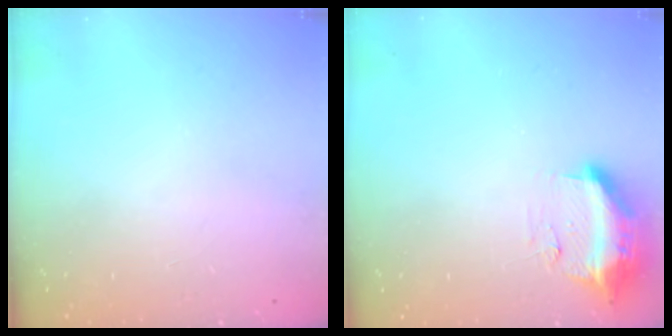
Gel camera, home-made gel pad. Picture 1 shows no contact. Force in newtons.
{"total": 11.2, "press": 11.2, "slide": 0.6}